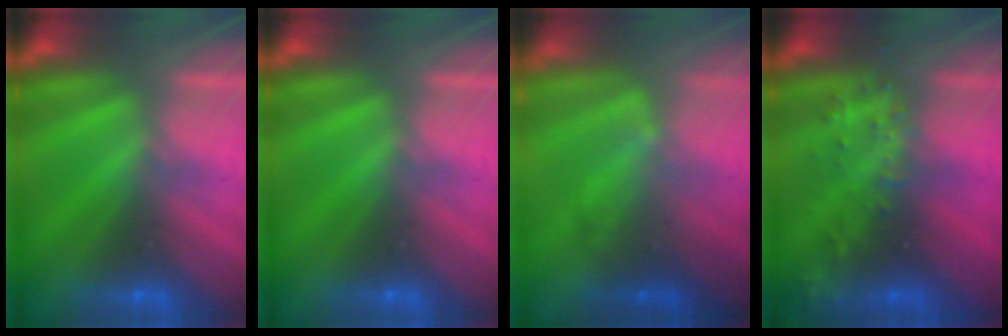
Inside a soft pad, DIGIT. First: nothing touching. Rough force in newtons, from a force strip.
{"total": 0.0}
{"total": 2.0}
{"total": 2.8}